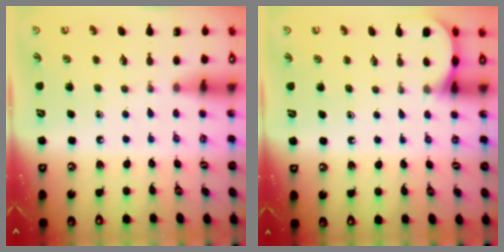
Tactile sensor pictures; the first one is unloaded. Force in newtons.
{"total": 3.6, "press": 3.6, "slide": 0.3}